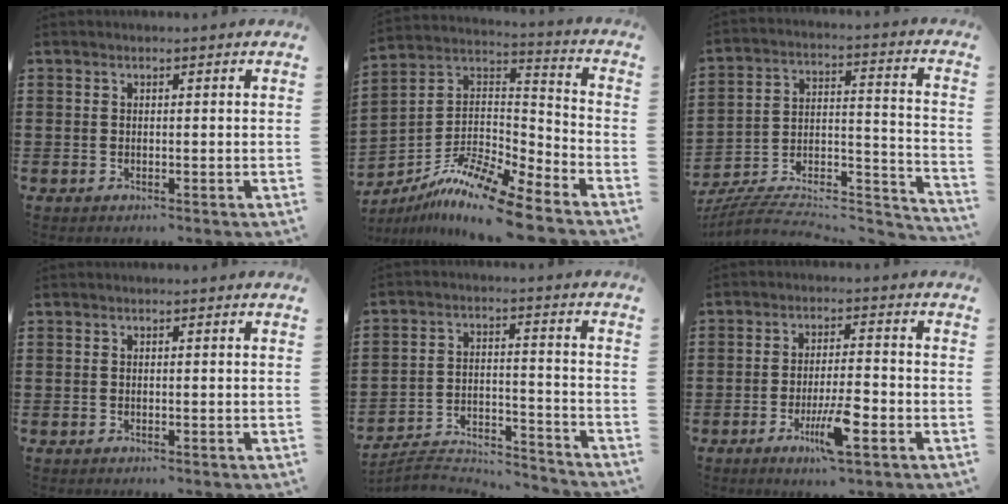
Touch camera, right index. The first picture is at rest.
{"total": 11.8, "force": [-9.7, 1.2, 6.6], "torque": [-0.132, 0.011, -0.194]}
{"total": 9.1, "force": [-8.2, 2.2, 3.2], "torque": [-0.045, 0.005, -0.160]}
{"total": 0.0}
{"total": 5.0, "force": [-4.7, 1.0, 1.1], "torque": [-0.026, 0.001, -0.097]}
{"total": 6.7, "force": [-3.1, 1.3, 5.8], "torque": [-0.110, -0.007, -0.054]}